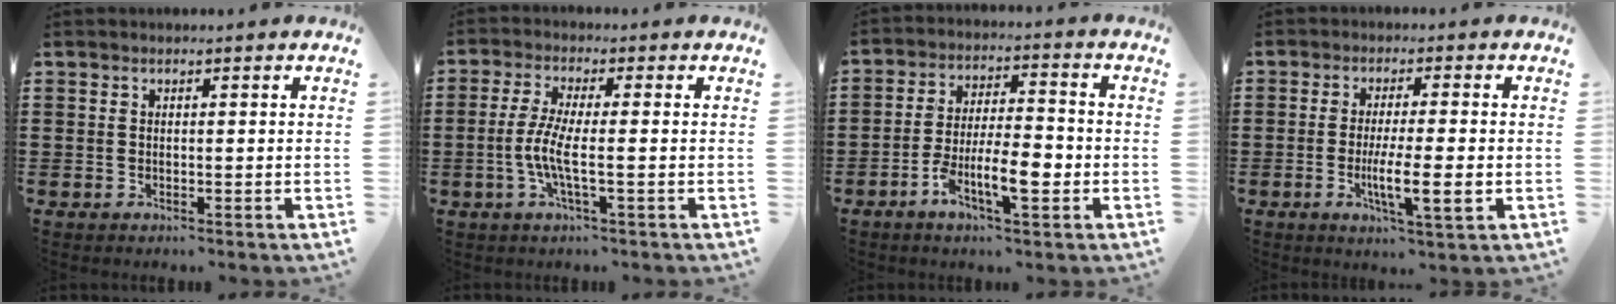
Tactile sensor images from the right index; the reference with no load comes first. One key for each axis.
{"total": 5.7, "fx": -1.3, "fy": 0.6, "fz": 5.5, "tx": -0.127, "ty": -0.015, "tz": -0.032}
{"total": 8.4, "fx": -3.5, "fy": 2.8, "fz": 7.1, "tx": -0.136, "ty": -0.001, "tz": -0.065}
{"total": 7.3, "fx": -1.7, "fy": 0.8, "fz": 7.0, "tx": -0.123, "ty": -0.013, "tz": -0.027}